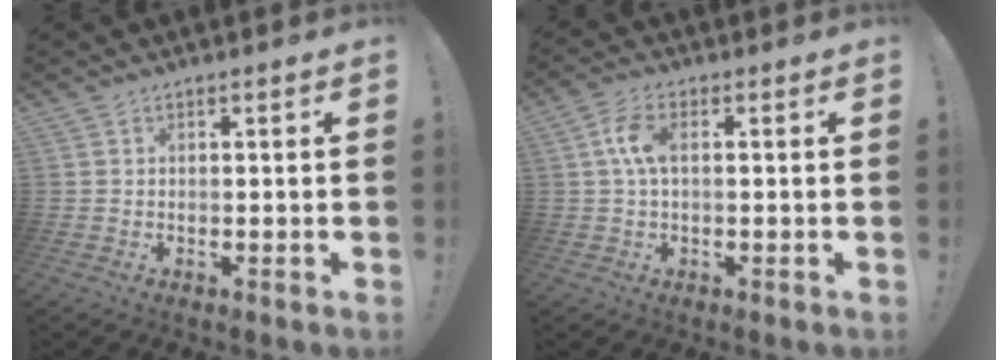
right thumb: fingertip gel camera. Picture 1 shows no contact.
{"total": 6.6, "force": [0.6, 3.3, 5.7], "torque": [-0.111, 0.006, 0.009]}